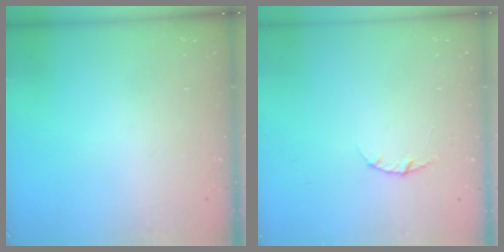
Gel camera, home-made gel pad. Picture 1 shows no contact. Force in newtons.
{"total": 2.8, "press": 2.8, "slide": 0.4}